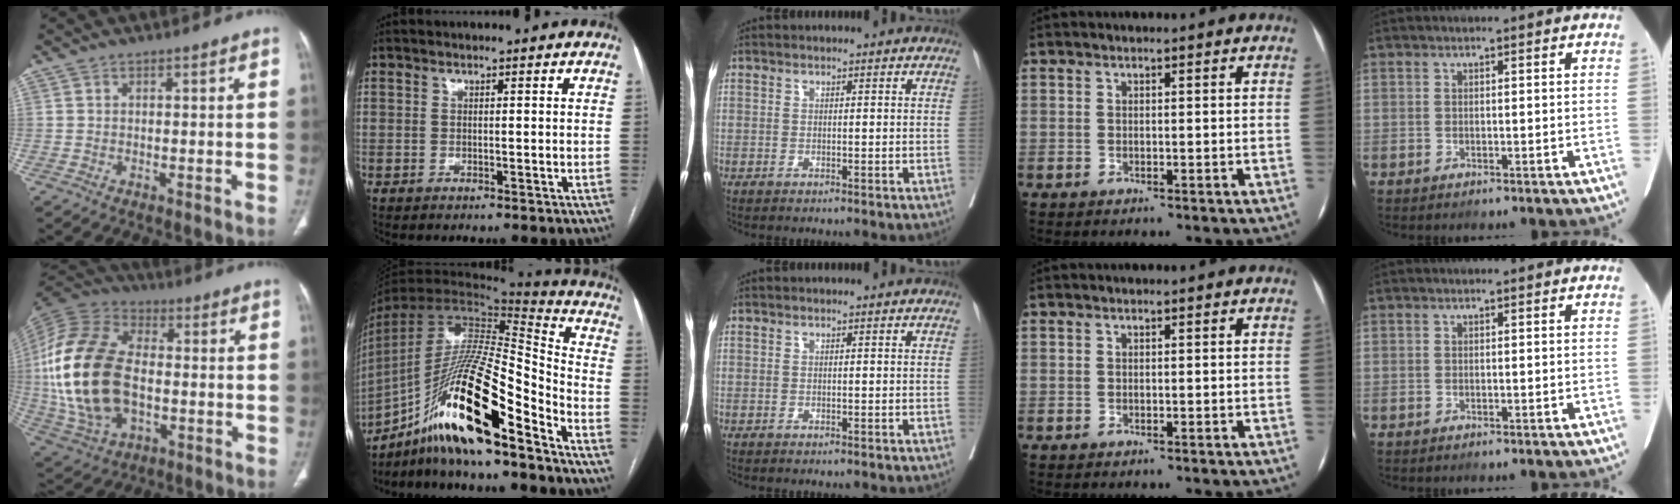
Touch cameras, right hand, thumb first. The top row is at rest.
{"thumb": {"total": 24.7, "force": [-1.4, 15.2, 19.3], "torque": [-0.404, 0.006, -0.018]}, "index": {"total": 21.3, "force": [-13.2, 2.6, 16.5], "torque": [-0.322, -0.009, -0.237]}}